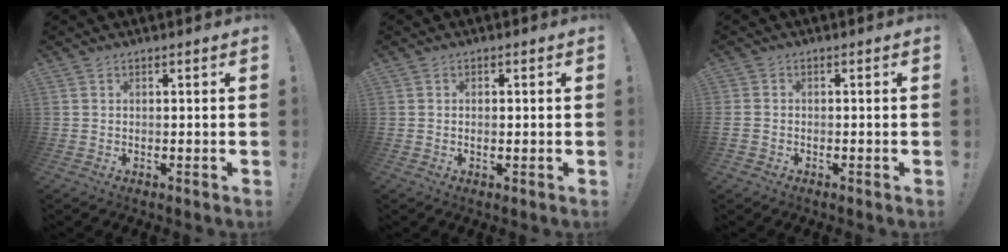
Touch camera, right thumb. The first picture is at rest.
{"total": 0.9, "force": [-0.2, 0.3, 0.8], "torque": [-0.009, -0.001, -0.006]}
{"total": 1.7, "force": [-1.2, 0.9, 0.8], "torque": [-0.011, 0.007, -0.020]}